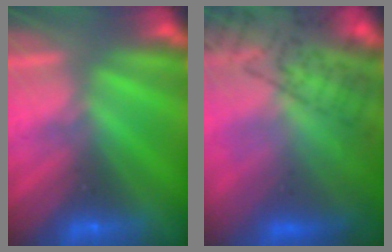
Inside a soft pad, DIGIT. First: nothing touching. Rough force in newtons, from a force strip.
{"total": 7.4}